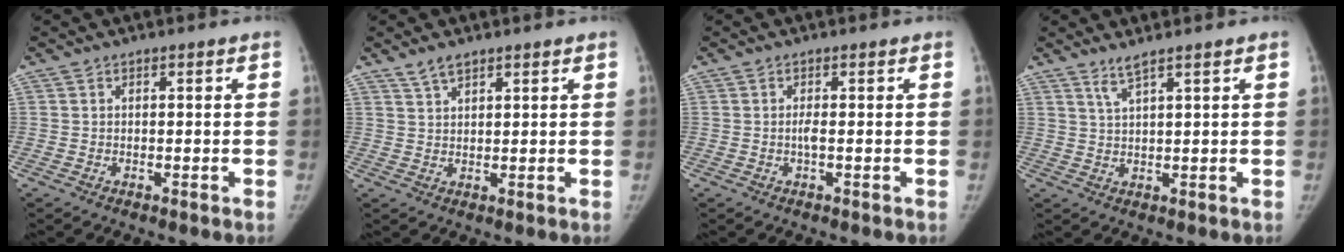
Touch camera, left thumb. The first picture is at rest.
{"total": 3.1, "force": [2.5, 1.1, 1.5], "torque": [-0.025, -0.008, 0.049]}
{"total": 1.1, "force": [-0.2, 0.0, 1.1], "torque": [-0.029, -0.002, -0.003]}
{"total": 3.0, "force": [2.3, -0.1, 1.9], "torque": [-0.043, -0.017, 0.050]}